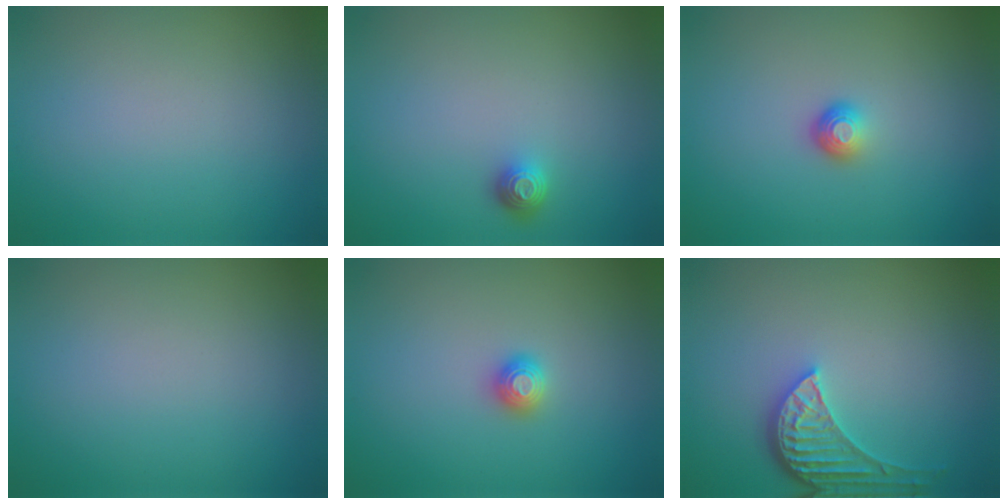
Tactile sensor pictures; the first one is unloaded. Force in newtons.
{"total": 1.3, "press": 1.1, "slide": 0.8}
{"total": 1.5, "press": 1.1, "slide": 1.1}
{"total": 0.0}
{"total": 1.1, "press": 1.1, "slide": 0.0}
{"total": 4.1, "press": 3.4, "slide": 2.4}